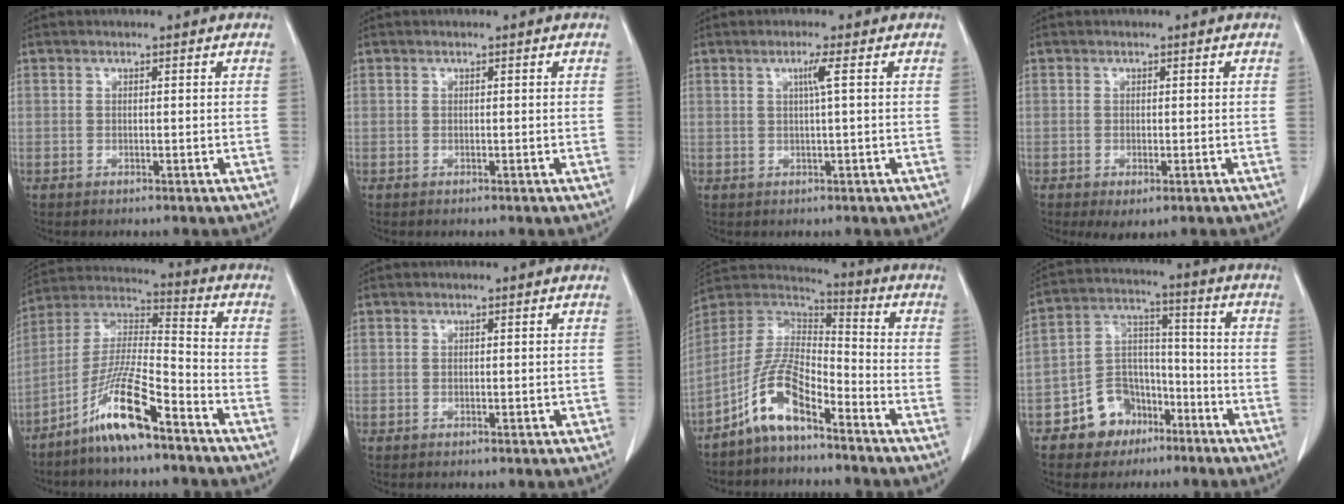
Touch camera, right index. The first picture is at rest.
{"total": 0.0}
{"total": 2.2, "force": [0.6, -0.6, 2.0], "torque": [-0.037, -0.001, 0.012]}
{"total": 2.6, "force": [-1.3, 1.1, 1.9], "torque": [-0.023, -0.004, -0.014]}
{"total": 12.7, "force": [-8.2, 1.1, 9.6], "torque": [-0.193, -0.009, -0.161]}
{"total": 0.8, "force": [-0.1, 0.4, 0.7], "torque": [-0.010, 0.002, 0.002]}
{"total": 10.4, "force": [-6.8, 3.2, 7.2], "torque": [-0.157, 0.020, -0.133]}
{"total": 9.9, "force": [-5.8, 7.3, 3.3], "torque": [-0.060, 0.030, -0.097]}